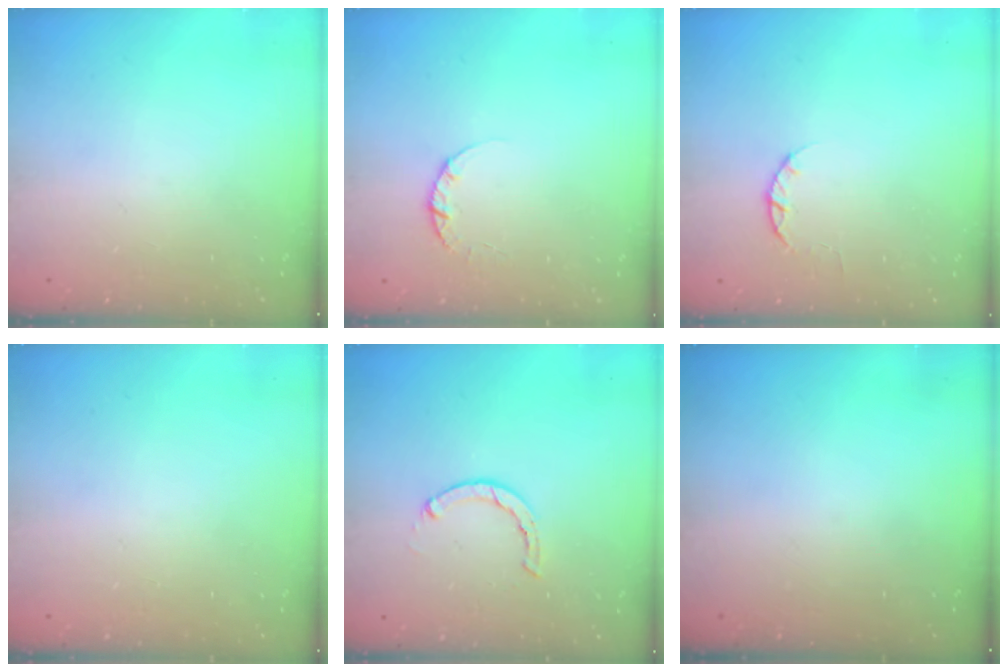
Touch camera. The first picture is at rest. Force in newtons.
{"total": 2.4, "press": 2.3, "slide": 0.3}
{"total": 2.4, "press": 2.4, "slide": 0.4}
{"total": 2.6, "press": 2.6, "slide": 0.2}
{"total": 1.5, "press": 1.5, "slide": 0.2}
{"total": 0.0}